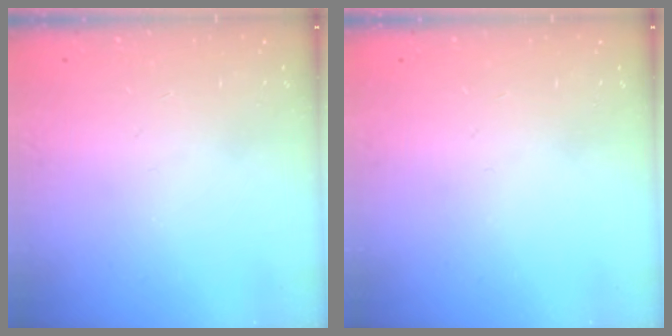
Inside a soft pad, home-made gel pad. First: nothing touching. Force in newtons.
{"total": 0.0}